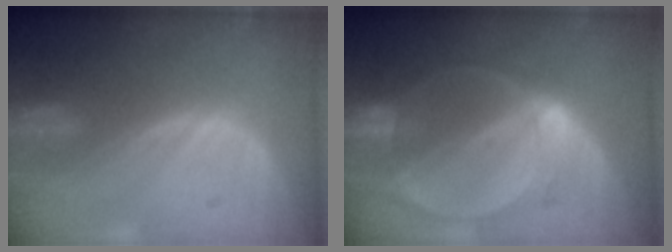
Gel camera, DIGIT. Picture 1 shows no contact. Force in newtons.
{"total": 6.3, "press": 5.6, "slide": 2.7}